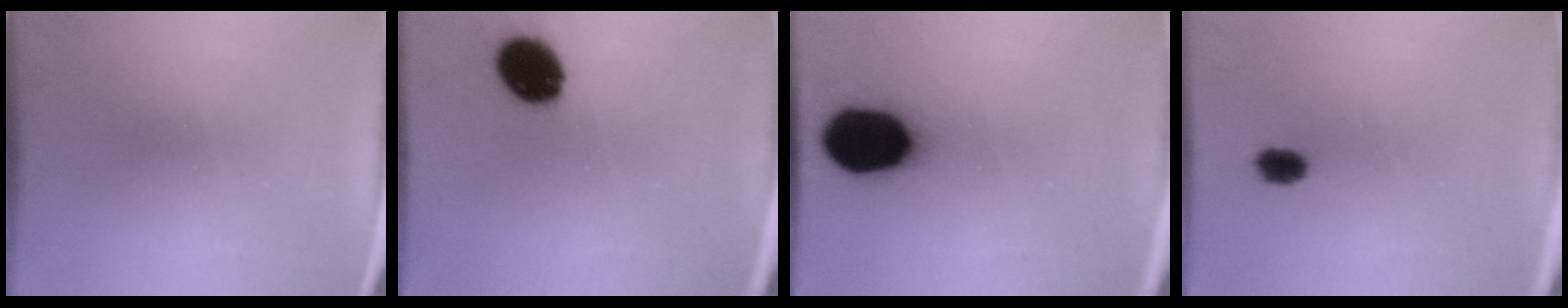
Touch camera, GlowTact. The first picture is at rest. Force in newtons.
{"total": 11.8}
{"total": 18.7}
{"total": 2.8}